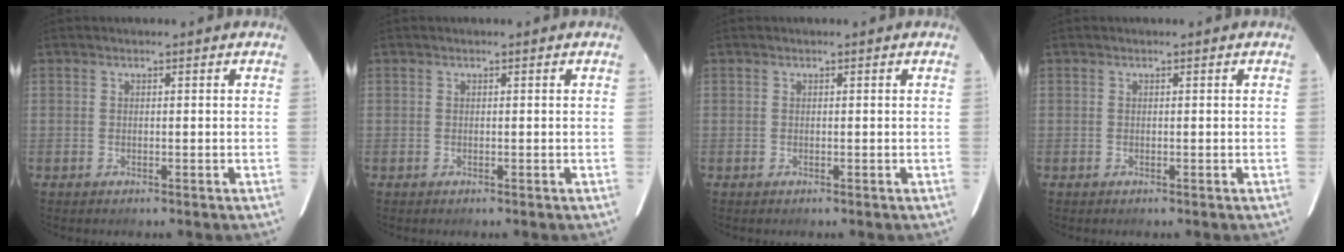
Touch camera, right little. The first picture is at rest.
{"total": 0.0}
{"total": 0.0}
{"total": 0.0}